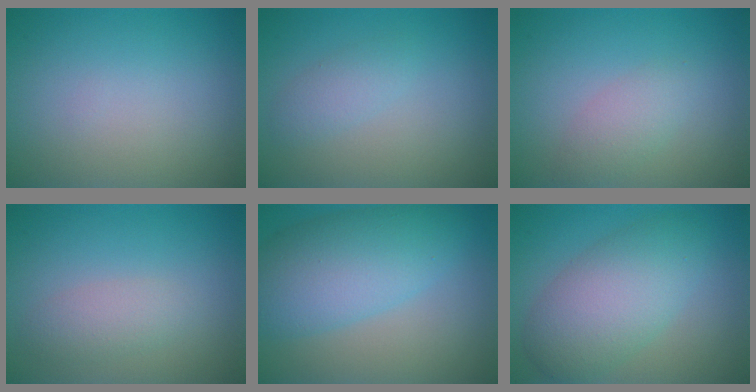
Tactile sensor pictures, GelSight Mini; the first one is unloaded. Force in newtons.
{"total": 1.5, "press": 1.5, "slide": 0.0}
{"total": 2.0, "press": 2.0, "slide": 0.1}
{"total": 2.0, "press": 2.0, "slide": 0.1}
{"total": 7.4, "press": 7.4, "slide": 0.3}
{"total": 6.4, "press": 6.4, "slide": 0.2}